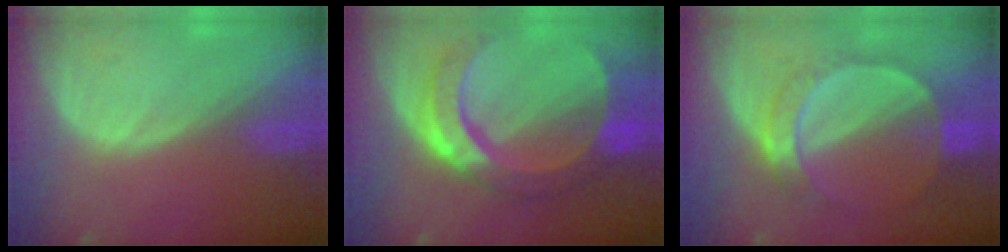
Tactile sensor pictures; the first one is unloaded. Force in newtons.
{"total": 10.4, "press": 10.4, "slide": 1.1}
{"total": 7.4, "press": 6.4, "slide": 3.8}